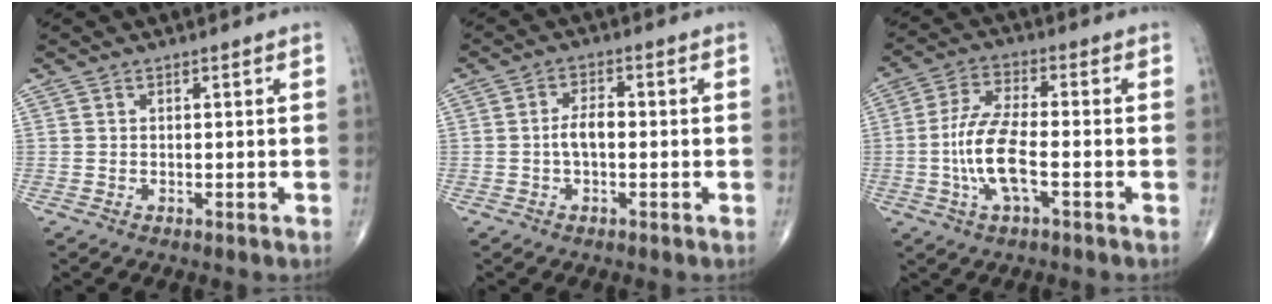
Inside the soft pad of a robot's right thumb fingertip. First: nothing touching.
{"total": 3.6, "force": [-0.6, 1.8, 3.1], "torque": [-0.055, 0.014, -0.015]}
{"total": 10.3, "force": [-2.5, 3.3, 9.4], "torque": [-0.202, 0.019, -0.051]}